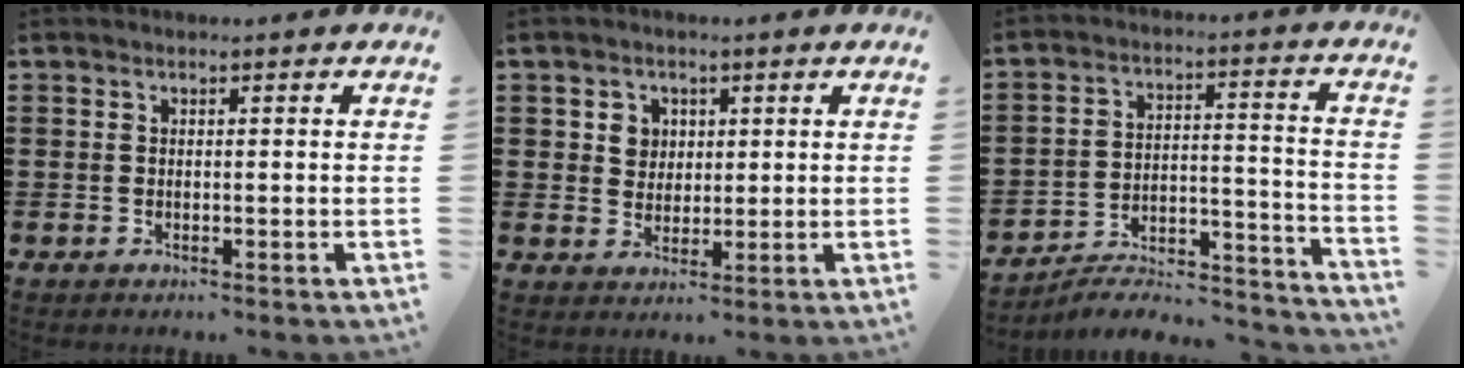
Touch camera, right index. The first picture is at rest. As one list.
[{"total": 3.6, "force": [1.0, 3.2, 1.3], "torque": [-0.030, 0.009, 0.015]}, {"total": 4.1, "force": [-3.7, 1.1, 1.4], "torque": [-0.028, -0.006, -0.079]}]